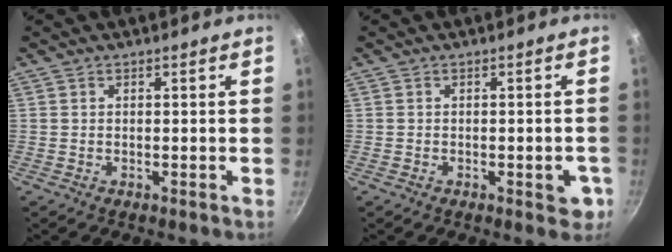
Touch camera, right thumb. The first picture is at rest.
{"total": 3.8, "force": [-1.3, 2.0, 3.0], "torque": [-0.018, 0.006, -0.017]}